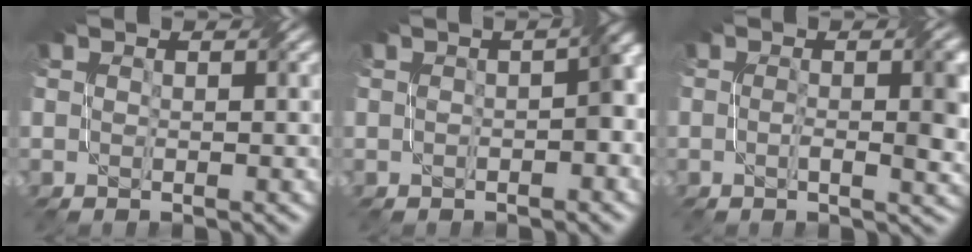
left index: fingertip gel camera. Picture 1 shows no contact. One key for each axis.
{"total": 2.9, "fx": -0.2, "fy": 0.9, "fz": 2.7, "tx": -0.039, "ty": 0.012, "tz": -0.005}
{"total": 4.4, "fx": 0.0, "fy": 1.1, "fz": 4.2, "tx": -0.061, "ty": 0.001, "tz": -0.001}